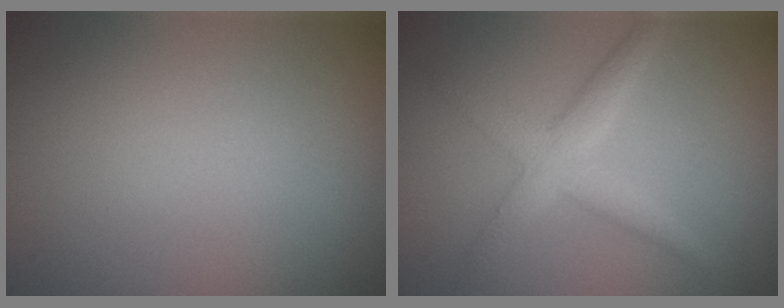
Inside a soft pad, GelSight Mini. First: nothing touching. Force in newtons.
{"total": 3.3, "press": 3.3, "slide": 0.2}